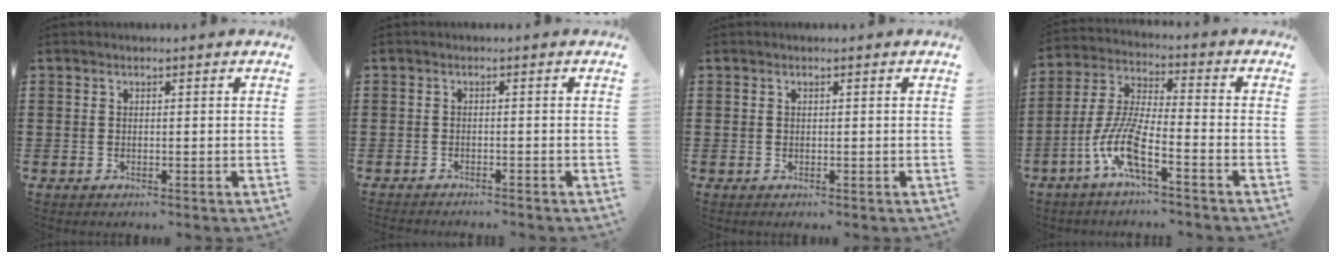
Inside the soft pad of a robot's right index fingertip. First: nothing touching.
{"total": 1.1, "force": [-1.1, -0.1, 0.0], "torque": [-0.001, 0.000, -0.022]}
{"total": 0.0}
{"total": 9.1, "force": [-4.9, 1.5, 7.5], "torque": [-0.181, -0.015, -0.098]}